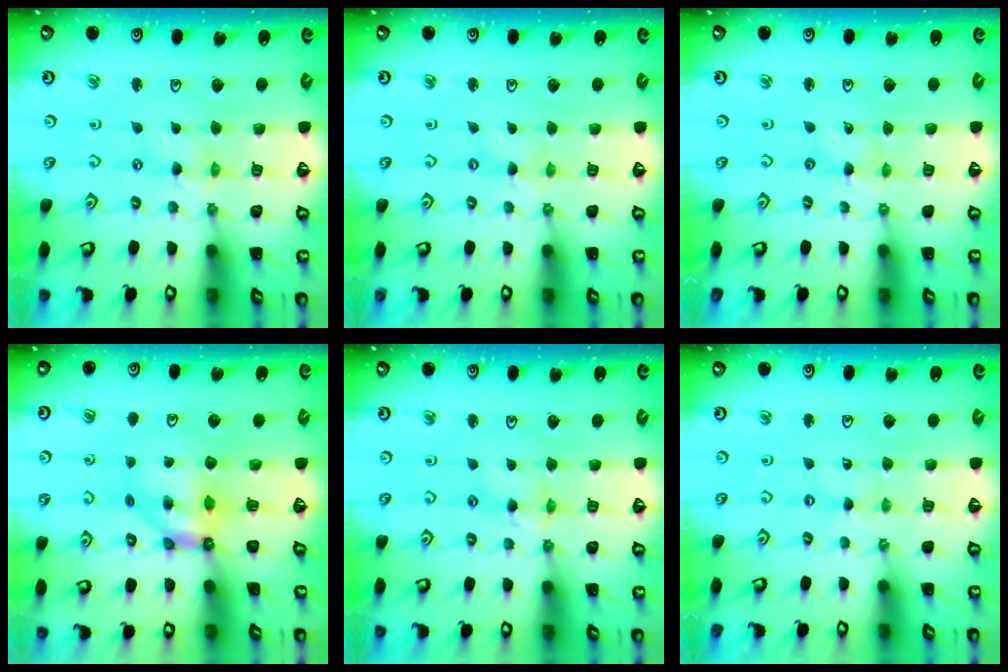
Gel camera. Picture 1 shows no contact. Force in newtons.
{"total": 0.0}
{"total": 0.0}
{"total": 6.2, "press": 6.1, "slide": 0.7}
{"total": 2.9, "press": 2.9, "slide": 0.4}
{"total": 0.0}